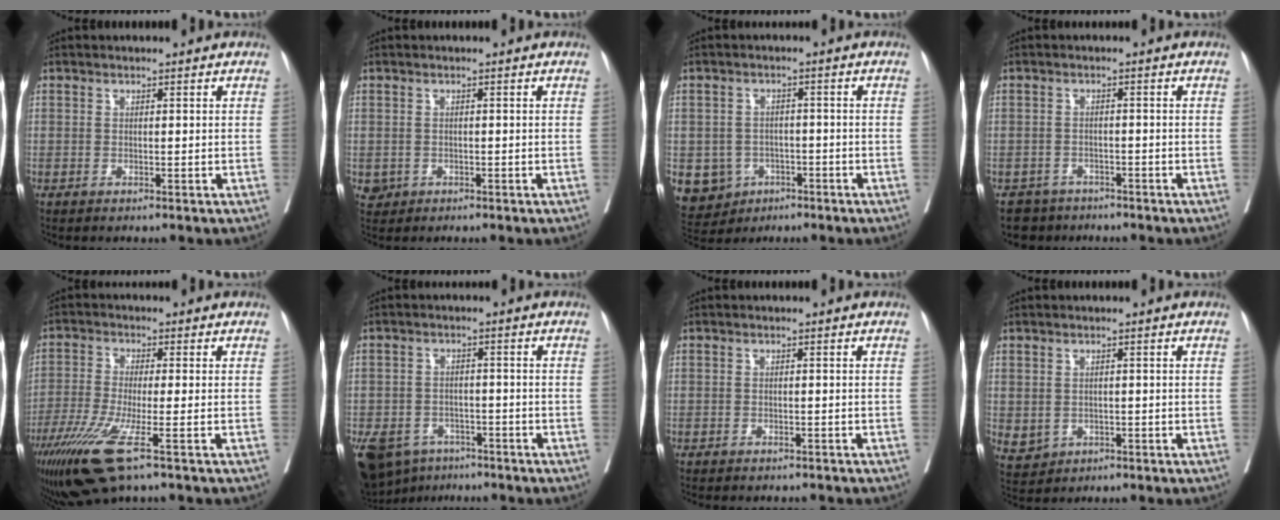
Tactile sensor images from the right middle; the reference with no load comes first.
{"total": 1.5, "force": [-0.4, 1.4, 0.3], "torque": [-0.005, 0.005, 0.002]}
{"total": 7.7, "force": [-3.2, 6.8, 1.7], "torque": [-0.043, 0.005, -0.039]}
{"total": 3.5, "force": [-2.7, 2.1, -0.6], "torque": [0.012, 0.005, -0.046]}
{"total": 11.2, "force": [-6.2, 0.9, 9.3], "torque": [-0.179, -0.034, -0.112]}
{"total": 14.1, "force": [-8.7, 9.6, 5.7], "torque": [-0.152, -0.007, -0.117]}
{"total": 5.9, "force": [-5.3, 1.6, 2.2], "torque": [-0.029, 0.001, -0.065]}
{"total": 3.9, "force": [-1.0, 3.5, 1.3], "torque": [-0.023, -0.001, -0.004]}